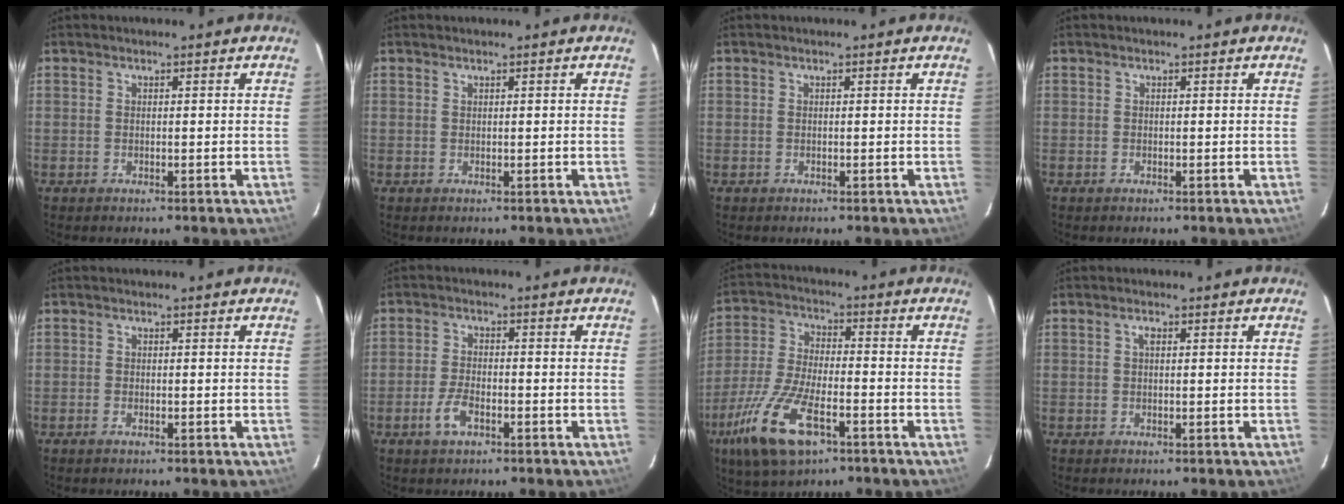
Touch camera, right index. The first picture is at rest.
{"total": 0.0}
{"total": 0.0}
{"total": 0.0}
{"total": 1.0, "force": [-0.7, 0.4, 0.6], "torque": [-0.012, -0.001, -0.013]}
{"total": 4.4, "force": [-2.3, 1.9, 3.3], "torque": [-0.074, 0.000, -0.043]}
{"total": 15.4, "force": [-8.1, 5.8, 11.8], "torque": [-0.259, -0.027, -0.156]}
{"total": 0.9, "force": [0.2, 0.4, 0.8], "torque": [-0.015, 0.005, 0.002]}